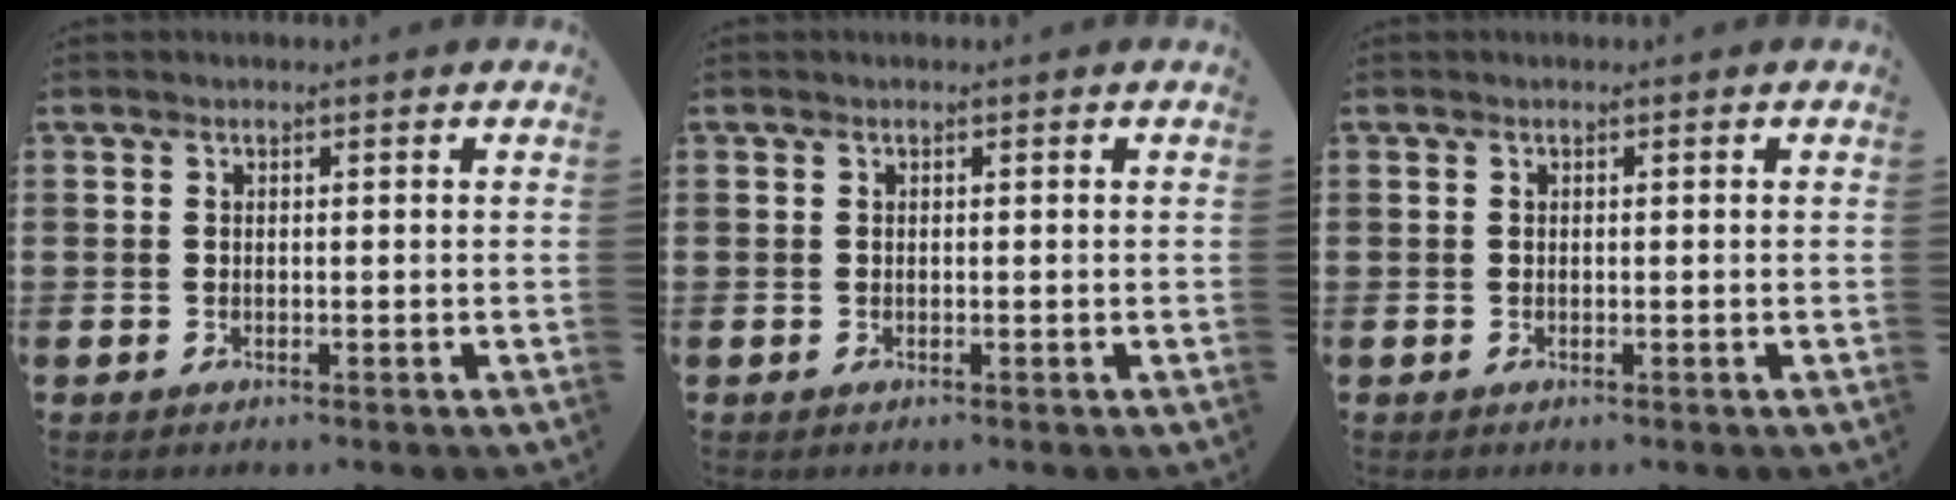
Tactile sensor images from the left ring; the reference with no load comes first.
{"total": 0.0}
{"total": 0.0}